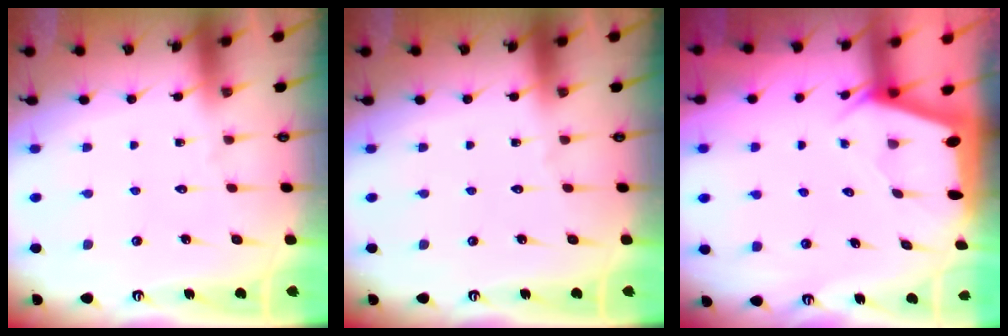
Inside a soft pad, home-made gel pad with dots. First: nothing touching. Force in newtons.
{"total": 0.0}
{"total": 1.9, "press": 1.9, "slide": 0.3}